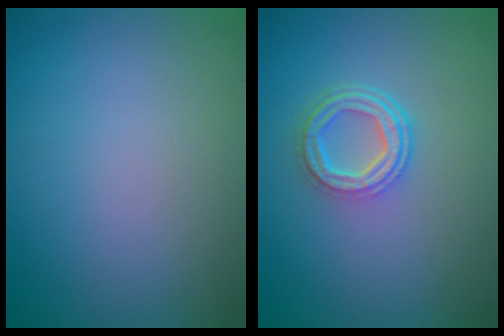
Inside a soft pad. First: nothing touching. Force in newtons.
{"total": 4.0, "press": 3.0, "slide": 2.7}